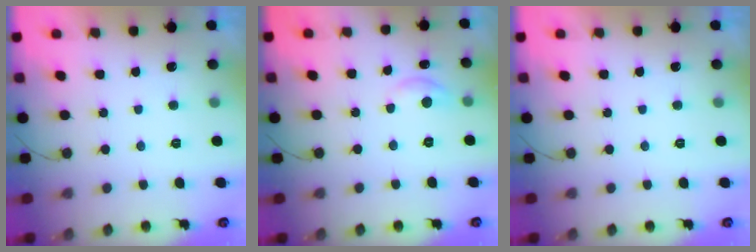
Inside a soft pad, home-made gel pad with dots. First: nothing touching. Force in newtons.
{"total": 4.4, "press": 4.3, "slide": 0.6}
{"total": 0.0}